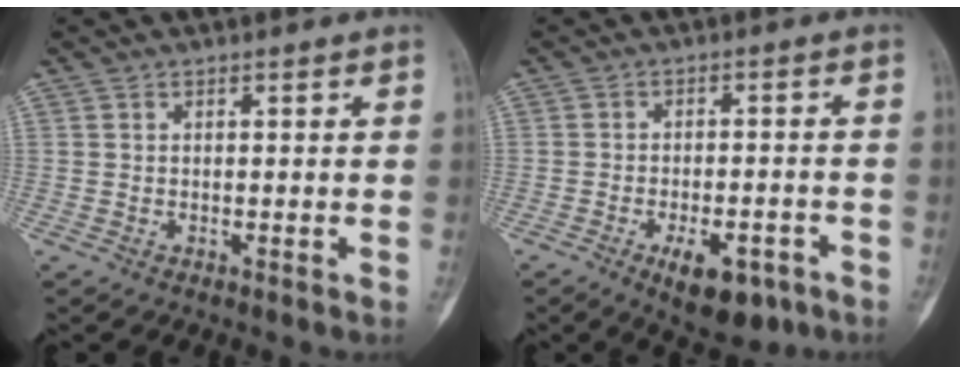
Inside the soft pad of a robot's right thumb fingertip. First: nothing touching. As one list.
[{"total": 9.4, "force": [-4.9, 4.4, 6.7], "torque": [-0.083, 0.018, -0.064]}]